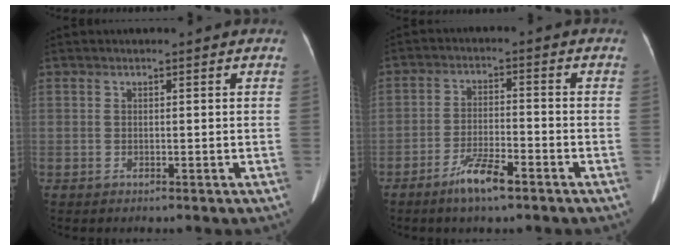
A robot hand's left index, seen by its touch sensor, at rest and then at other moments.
{"total": 6.1, "force": [-4.3, 0.9, 4.2], "torque": [-0.088, -0.008, -0.079]}